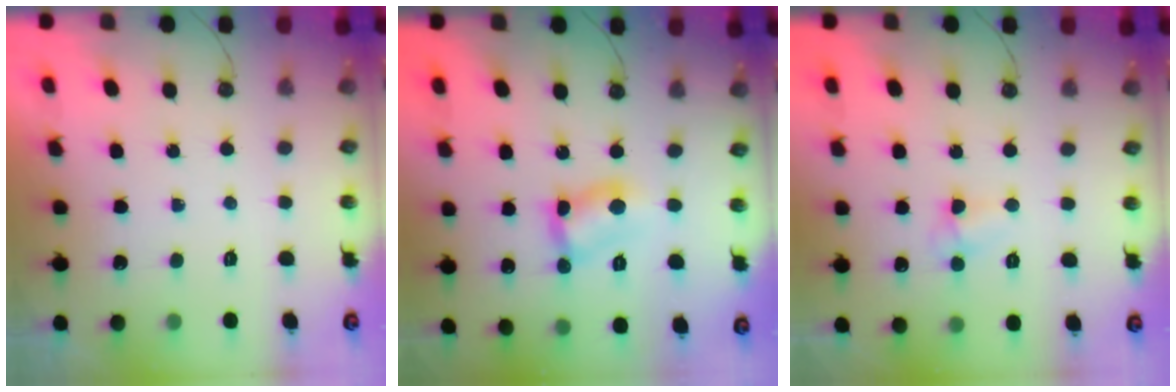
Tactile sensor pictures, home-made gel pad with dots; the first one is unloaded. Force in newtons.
{"total": 7.0, "press": 7.0, "slide": 0.4}
{"total": 3.5, "press": 3.5, "slide": 0.4}